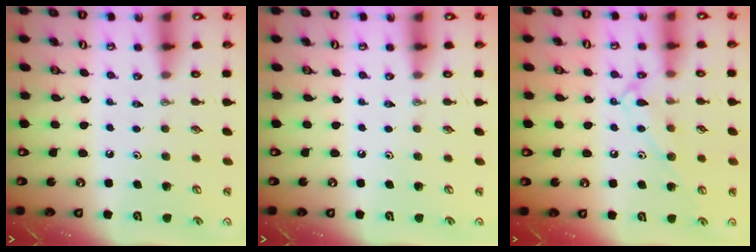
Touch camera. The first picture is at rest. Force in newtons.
{"total": 0.0}
{"total": 10.8, "press": 10.7, "slide": 0.8}